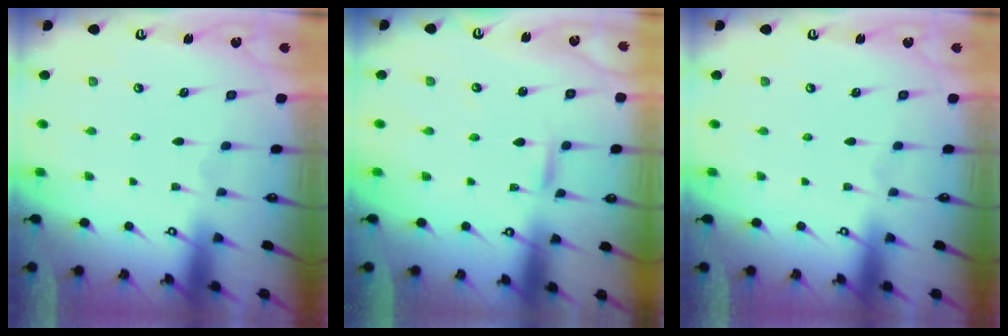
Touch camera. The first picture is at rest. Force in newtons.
{"total": 2.0, "press": 2.0, "slide": 0.1}
{"total": 0.0}